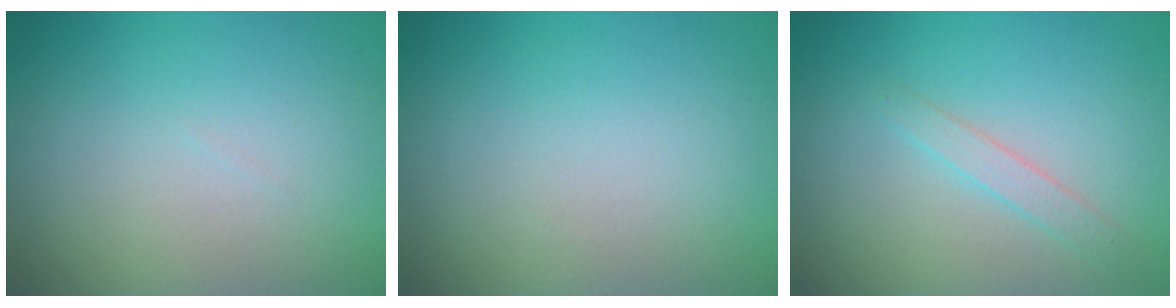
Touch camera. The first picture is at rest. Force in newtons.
{"total": 0.0}
{"total": 1.4, "press": 1.4, "slide": 0.1}